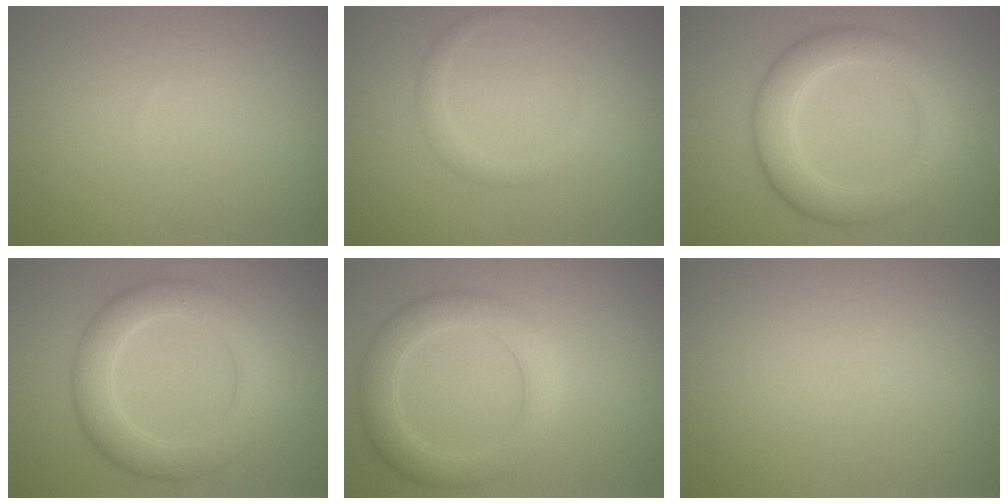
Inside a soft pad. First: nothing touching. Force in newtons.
{"total": 1.5, "press": 1.5, "slide": 0.1}
{"total": 5.4, "press": 5.4, "slide": 0.1}
{"total": 5.5, "press": 5.5, "slide": 0.2}
{"total": 4.6, "press": 4.6, "slide": 0.2}
{"total": 0.0}